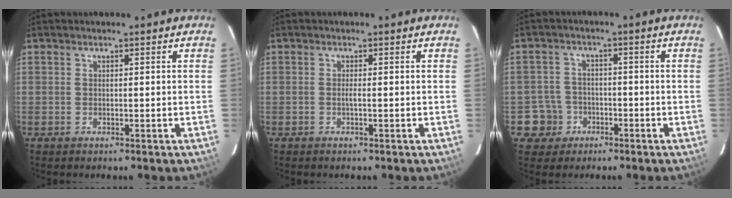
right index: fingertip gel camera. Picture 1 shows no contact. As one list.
[{"total": 0.9, "force": [-0.2, -0.1, 0.8], "torque": [-0.015, 0.001, -0.005]}, {"total": 5.3, "force": [-2.4, 4.8, 0.0], "torque": [-0.011, 0.019, -0.041]}]